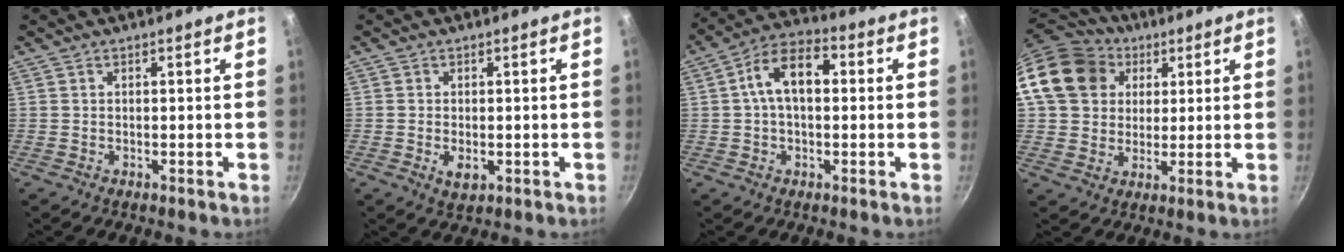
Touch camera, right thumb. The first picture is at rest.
{"total": 3.4, "force": [-0.8, 2.0, 2.6], "torque": [-0.043, -0.005, -0.008]}
{"total": 10.4, "force": [1.2, 6.2, 8.3], "torque": [-0.123, 0.034, 0.007]}
{"total": 16.7, "force": [5.1, 13.8, 7.9], "torque": [-0.135, 0.021, 0.086]}